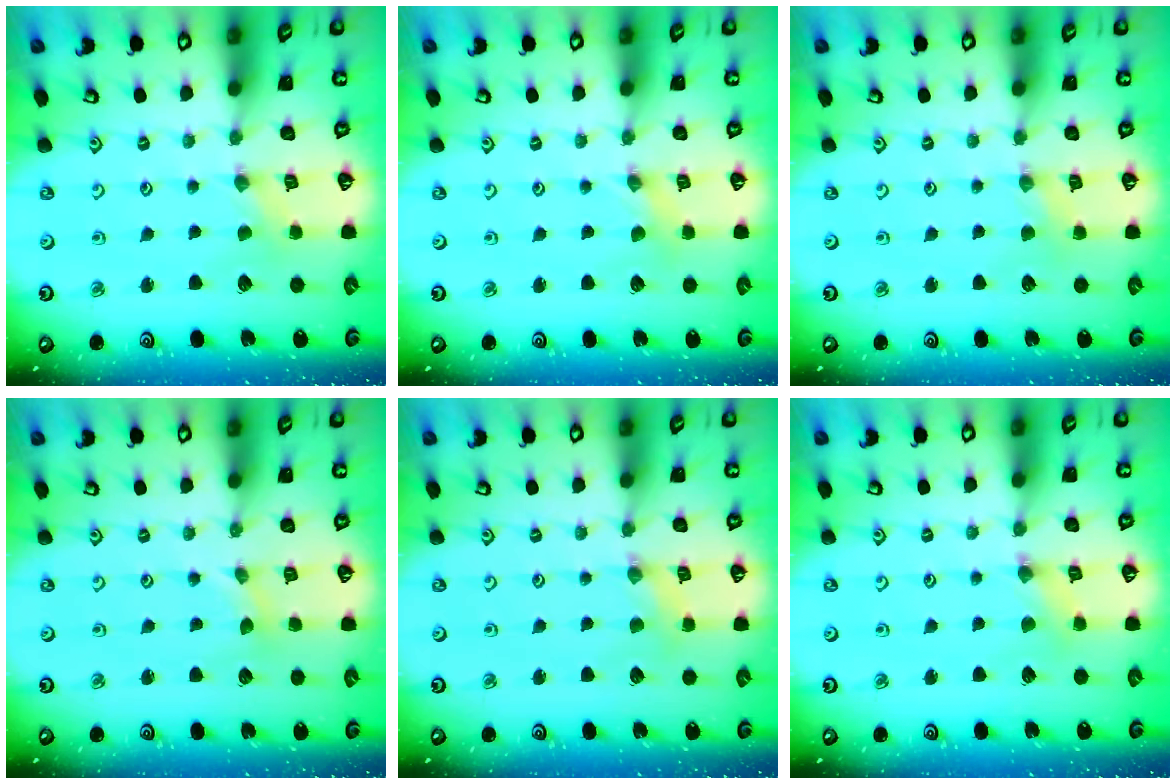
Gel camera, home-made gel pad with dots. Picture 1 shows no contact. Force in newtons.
{"total": 1.0, "press": 1.0, "slide": 0.2}
{"total": 1.4, "press": 1.4, "slide": 0.3}
{"total": 0.7, "press": 0.7, "slide": 0.1}
{"total": 2.3, "press": 2.2, "slide": 0.3}
{"total": 1.5, "press": 1.4, "slide": 0.3}